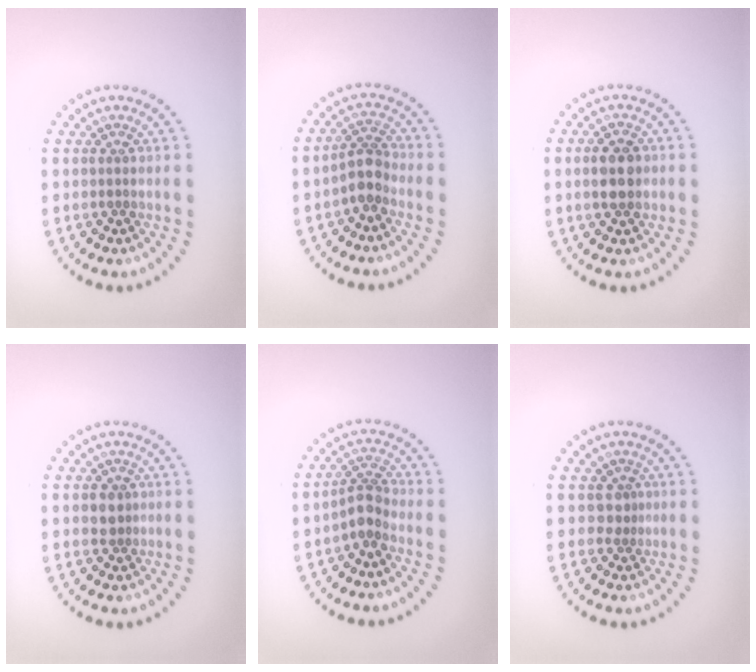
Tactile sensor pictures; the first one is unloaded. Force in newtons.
{"total": 2.5, "press": 2.1, "slide": 1.3}
{"total": 3.3, "press": 3.2, "slide": 0.2}
{"total": 1.6, "press": 1.5, "slide": 0.7}
{"total": 2.5, "press": 1.9, "slide": 1.6}
{"total": 1.2, "press": 0.7, "slide": 1.0}